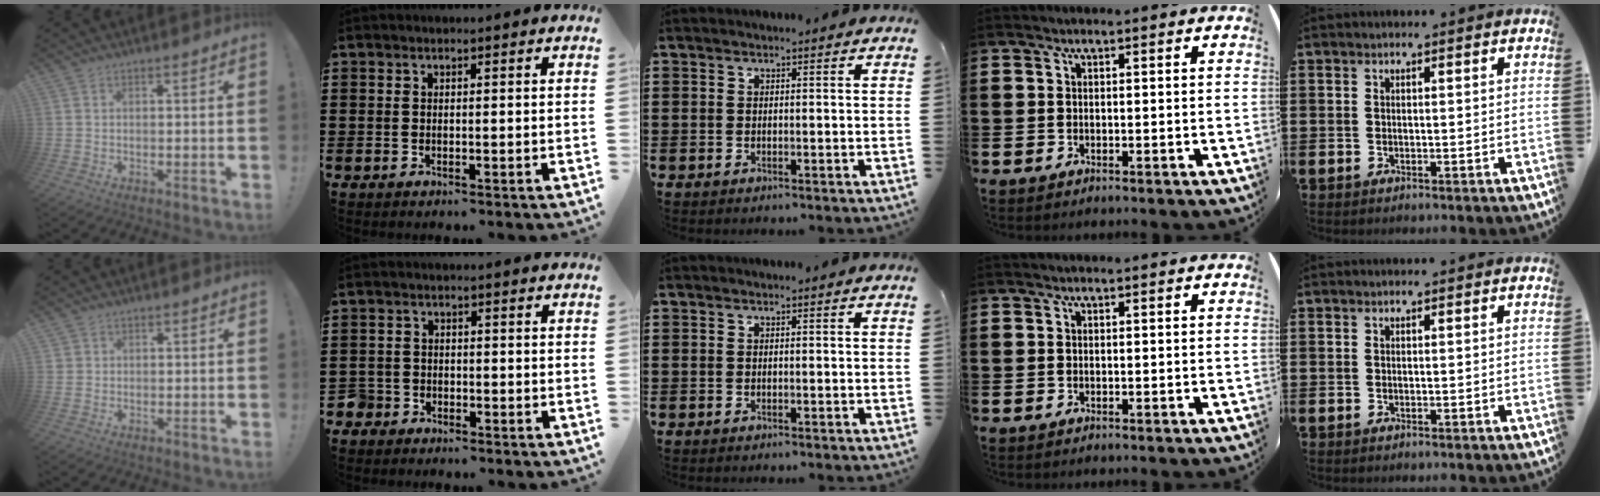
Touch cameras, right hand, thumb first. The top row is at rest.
{"thumb": {"total": 1.4, "force": [0.8, 1.2, 0.2], "torque": [-0.001, -0.002, 0.014]}, "index": {"total": 2.3, "force": [-1.8, 1.4, 0.0], "torque": [-0.014, -0.002, -0.044]}}